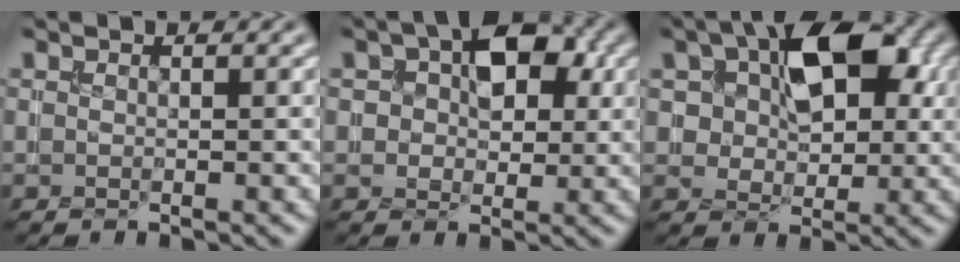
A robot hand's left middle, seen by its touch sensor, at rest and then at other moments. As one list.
[{"total": 6.4, "force": [1.9, 4.0, 4.6], "torque": [-0.068, 0.009, 0.017]}, {"total": 9.6, "force": [2.8, 5.7, 7.1], "torque": [-0.112, 0.011, 0.036]}]